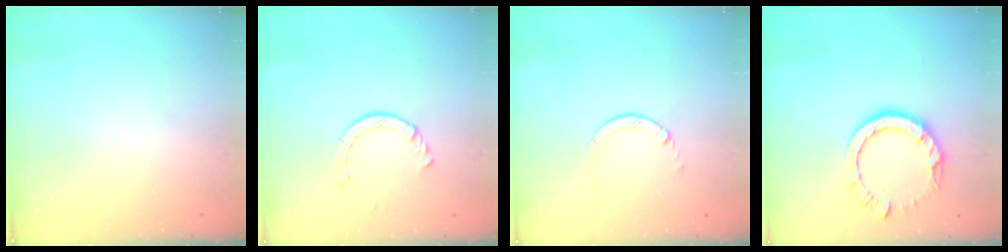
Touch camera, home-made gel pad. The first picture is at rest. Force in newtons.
{"total": 2.3, "press": 2.3, "slide": 0.2}
{"total": 0.9, "press": 0.9, "slide": 0.1}
{"total": 8.9, "press": 8.9, "slide": 1.0}